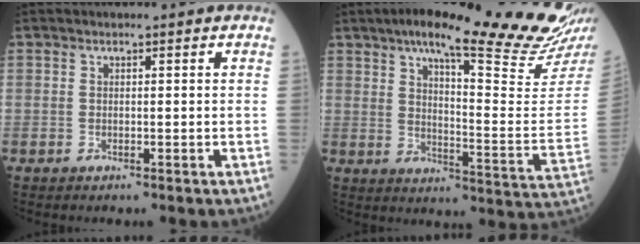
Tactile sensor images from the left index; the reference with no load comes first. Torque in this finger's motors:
{"motor_torque": [0.81, -1.33, 0.46, 0.11]}